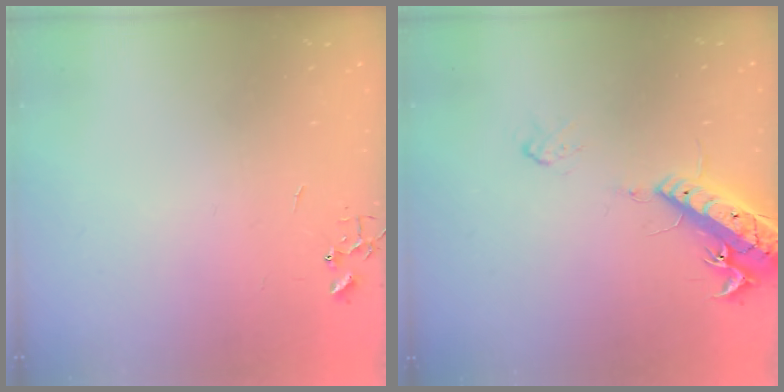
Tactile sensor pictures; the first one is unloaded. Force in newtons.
{"total": 15.1, "press": 14.7, "slide": 3.5}